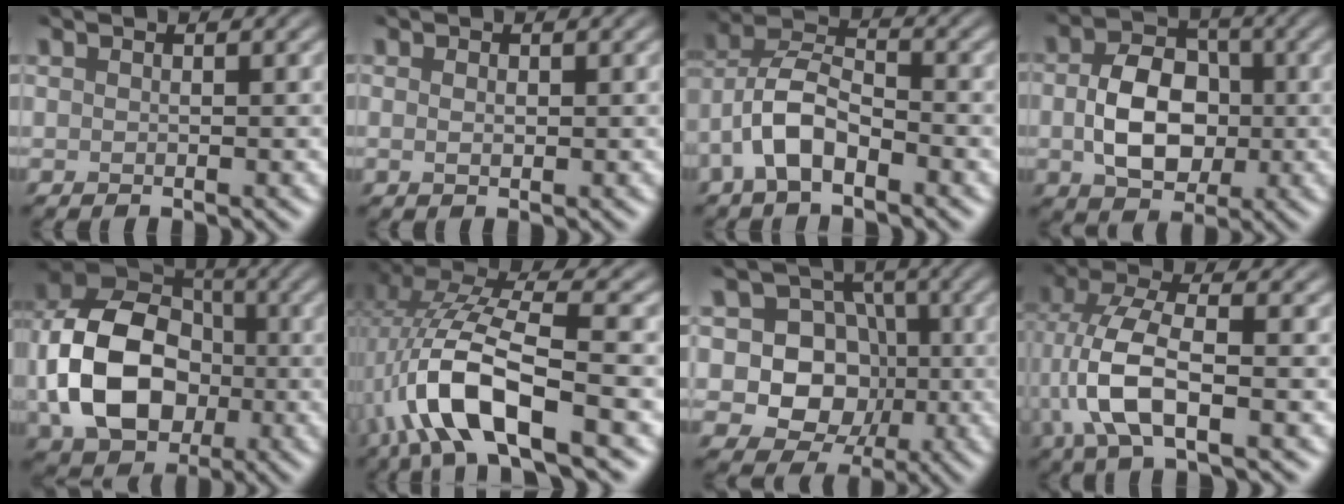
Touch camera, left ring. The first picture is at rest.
{"total": 0.0}
{"total": 4.9, "force": [-3.4, 1.9, 3.0], "torque": [-0.064, 0.006, -0.067]}
{"total": 6.0, "force": [-1.5, 4.4, 3.8], "torque": [-0.077, -0.009, -0.020]}
{"total": 11.6, "force": [-2.7, 8.6, 7.3], "torque": [-0.161, -0.004, -0.051]}
{"total": 9.3, "force": [-3.4, 2.9, 8.2], "torque": [-0.173, 0.004, -0.067]}
{"total": 7.7, "force": [-1.2, 6.9, 3.2], "torque": [-0.039, 0.003, -0.046]}
{"total": 6.2, "force": [-1.8, 2.2, 5.5], "torque": [-0.130, 0.005, -0.033]}